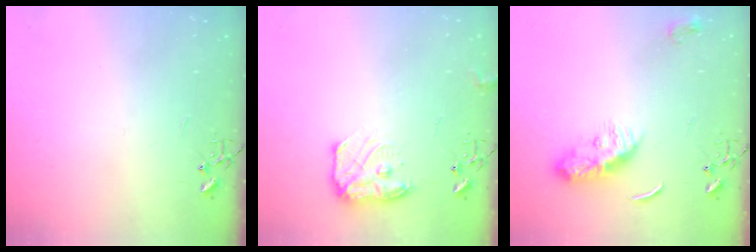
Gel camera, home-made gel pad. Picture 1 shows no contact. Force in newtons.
{"total": 11.8, "press": 11.8, "slide": 0.6}
{"total": 10.9, "press": 10.9, "slide": 0.7}